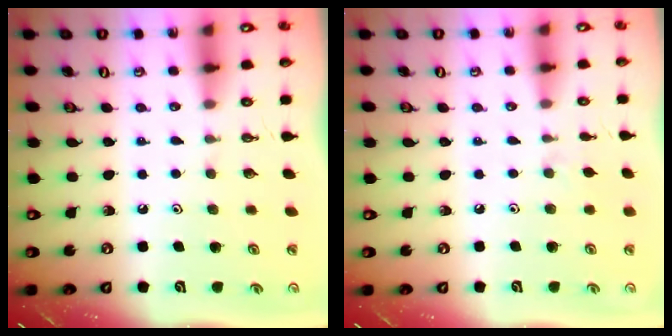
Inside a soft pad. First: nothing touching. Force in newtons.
{"total": 2.2, "press": 2.1, "slide": 0.4}